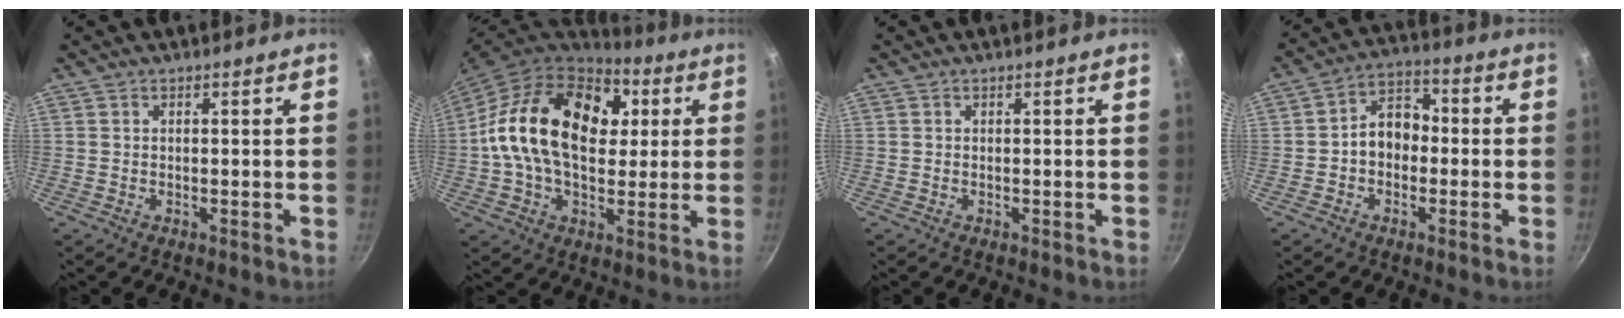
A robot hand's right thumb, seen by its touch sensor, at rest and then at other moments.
{"total": 23.9, "force": [4.1, 16.0, 17.3], "torque": [-0.275, 0.018, 0.055]}
{"total": 0.0}
{"total": 8.0, "force": [-0.9, 6.1, 5.1], "torque": [-0.039, 0.032, -0.031]}